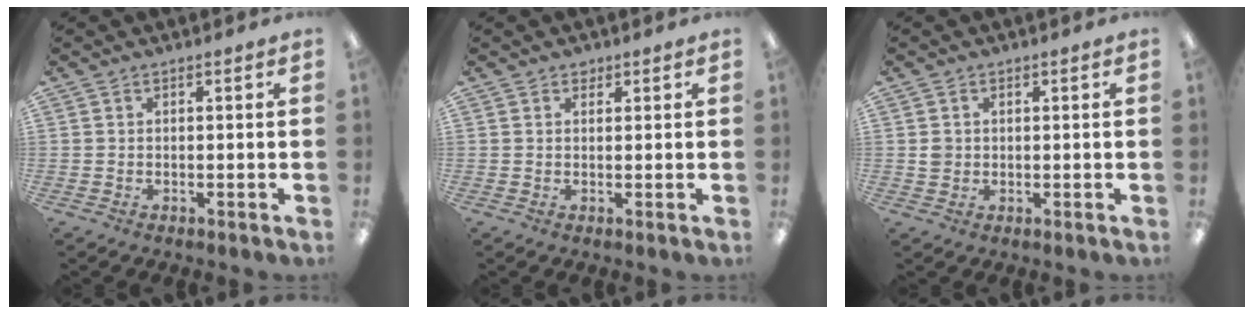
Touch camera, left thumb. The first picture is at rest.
{"total": 1.3, "force": [1.1, 0.8, 0.2], "torque": [0.004, -0.002, 0.019]}
{"total": 2.0, "force": [0.3, 1.9, 0.6], "torque": [-0.004, 0.001, 0.002]}